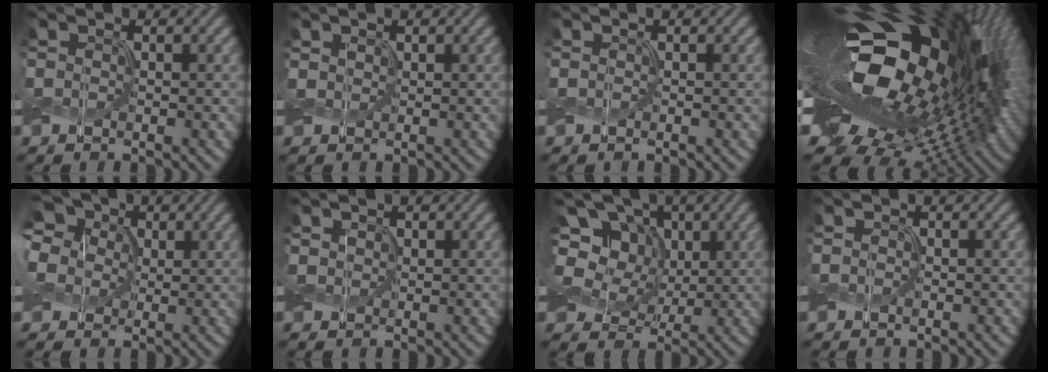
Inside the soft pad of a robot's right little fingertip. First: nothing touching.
{"total": 0.6, "force": [0.4, 0.3, 0.0], "torque": [-0.001, -0.001, 0.009]}
{"total": 0.0}
{"total": 21.3, "force": [0.5, 11.7, 17.8], "torque": [-0.294, -0.023, -0.014]}
{"total": 11.7, "force": [5.7, 8.4, 5.8], "torque": [-0.134, 0.043, 0.080]}
{"total": 0.7, "force": [0.4, 0.5, 0.0], "torque": [-0.002, -0.001, 0.007]}
{"total": 8.9, "force": [1.6, 7.4, 4.6], "torque": [-0.103, 0.030, 0.006]}
{"total": 0.0}